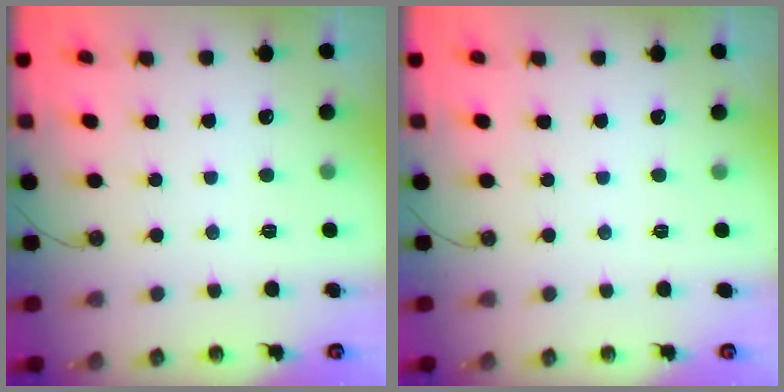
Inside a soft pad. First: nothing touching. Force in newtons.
{"total": 0.0}